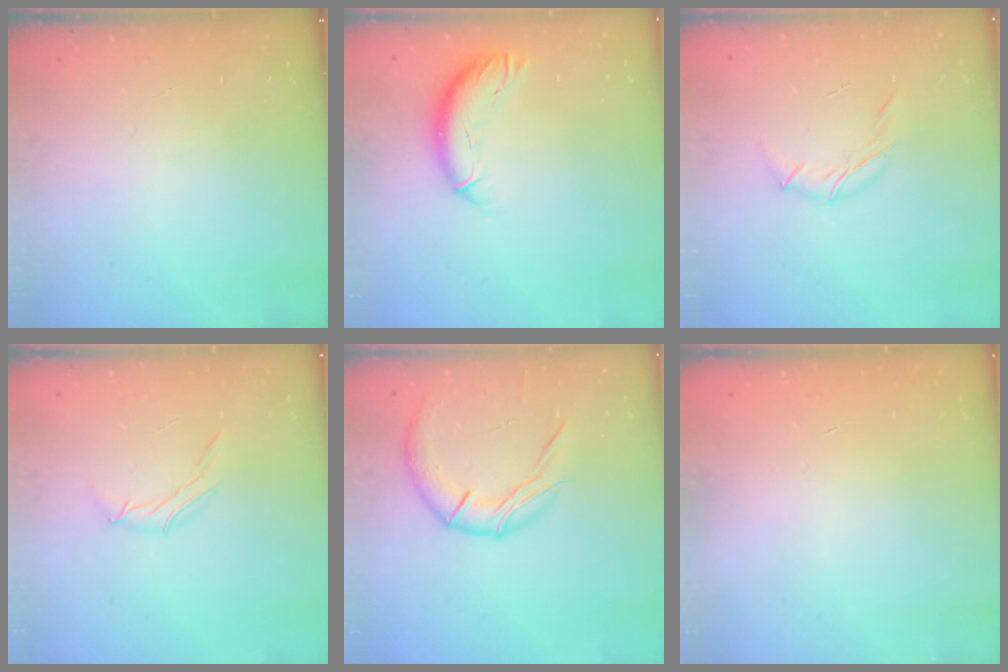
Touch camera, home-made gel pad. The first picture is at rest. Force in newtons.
{"total": 10.3, "press": 10.2, "slide": 1.2}
{"total": 6.8, "press": 6.8, "slide": 0.9}
{"total": 6.3, "press": 6.3, "slide": 0.5}
{"total": 13.4, "press": 13.4, "slide": 1.3}
{"total": 0.5, "press": 0.5, "slide": 0.1}